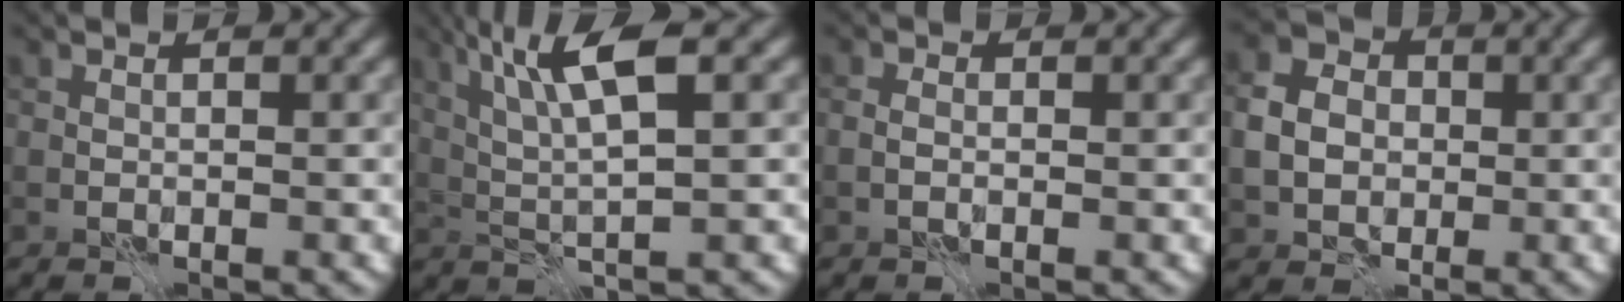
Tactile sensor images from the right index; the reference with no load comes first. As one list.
[{"total": 6.5, "force": [2.4, 1.4, 5.9], "torque": [-0.113, 0.008, 0.046]}, {"total": 1.1, "force": [-0.4, 0.6, 0.9], "torque": [-0.020, 0.003, -0.012]}, {"total": 4.7, "force": [-0.2, 3.9, 2.5], "torque": [-0.051, 0.008, -0.010]}]